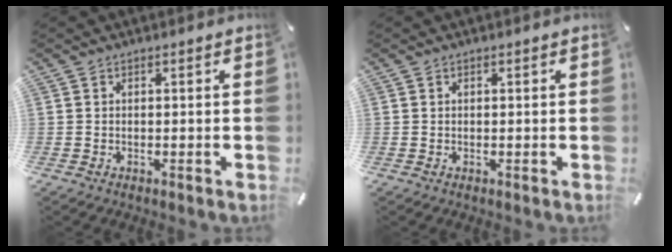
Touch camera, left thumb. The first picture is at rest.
{"total": 0.0}